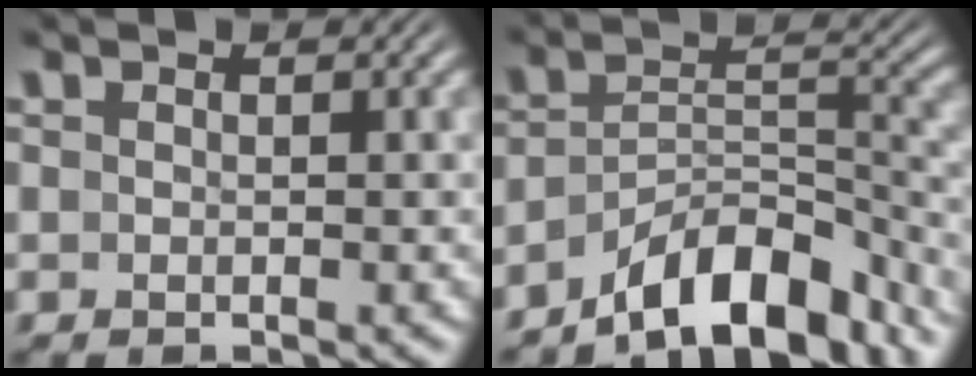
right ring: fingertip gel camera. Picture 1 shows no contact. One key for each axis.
{"total": 8.8, "fx": -6.5, "fy": 3.6, "fz": 4.8, "tx": -0.065, "ty": -0.015, "tz": -0.095}